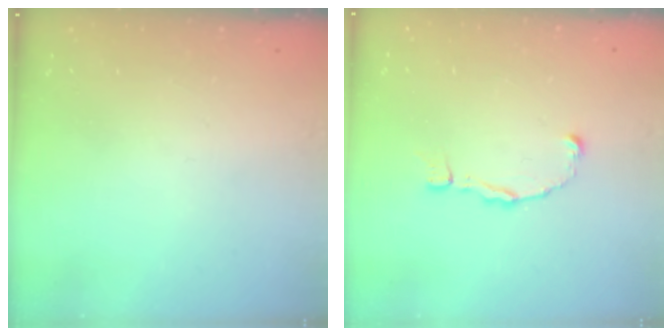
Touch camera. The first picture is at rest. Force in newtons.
{"total": 2.6, "press": 2.6, "slide": 0.2}